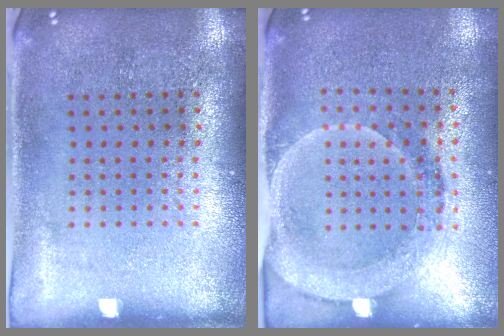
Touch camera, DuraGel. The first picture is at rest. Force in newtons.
{"total": 1.8, "press": 1.6, "slide": 0.8}